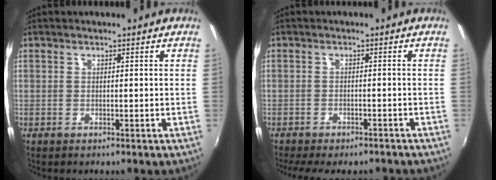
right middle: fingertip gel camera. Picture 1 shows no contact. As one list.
[{"total": 8.5, "force": [-7.1, 2.5, 3.9], "torque": [-0.091, -0.022, -0.106]}]